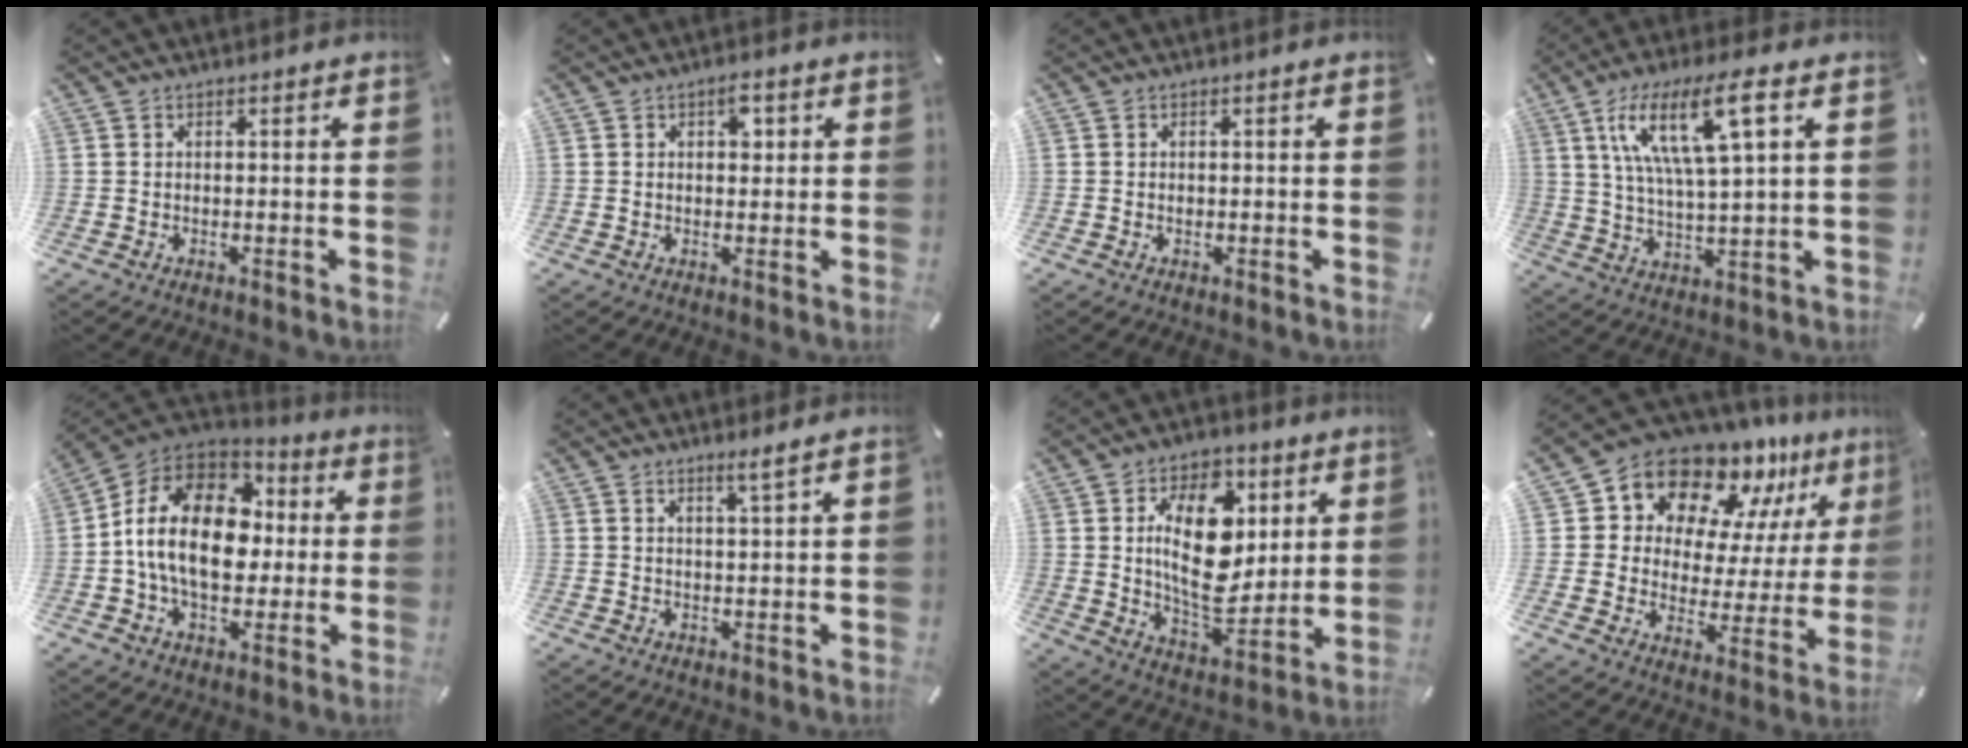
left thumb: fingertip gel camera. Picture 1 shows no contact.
{"total": 3.1, "force": [0.9, 1.7, 2.4], "torque": [-0.019, -0.006, 0.008]}
{"total": 0.6, "force": [-0.1, 0.4, 0.4], "torque": [-0.011, 0.001, -0.002]}
{"total": 16.0, "force": [7.1, 3.9, 13.8], "torque": [-0.287, -0.006, 0.112]}
{"total": 19.3, "force": [0.1, 13.9, 13.4], "torque": [-0.258, 0.014, -0.001]}
{"total": 2.9, "force": [2.2, -0.3, 1.8], "torque": [-0.038, -0.009, 0.039]}
{"total": 19.4, "force": [4.7, 11.8, 14.6], "torque": [-0.252, -0.016, 0.077]}
{"total": 12.6, "force": [10.8, 6.1, 2.2], "torque": [-0.048, -0.114, 0.185]}